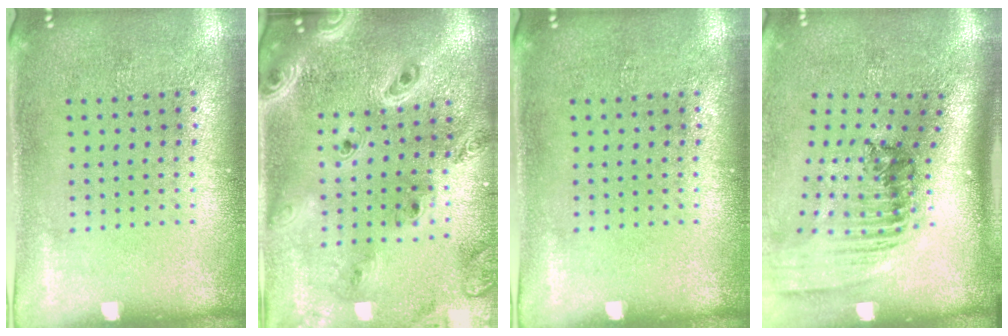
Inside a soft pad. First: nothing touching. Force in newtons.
{"total": 2.5, "press": 2.2, "slide": 1.1}
{"total": 0.0}
{"total": 2.4, "press": 1.7, "slide": 1.7}